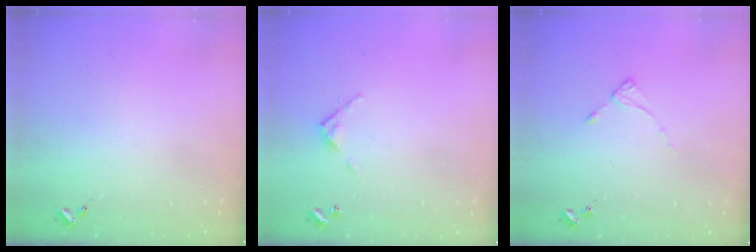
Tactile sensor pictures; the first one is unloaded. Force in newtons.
{"total": 3.9, "press": 3.9, "slide": 0.3}
{"total": 2.2, "press": 2.2, "slide": 0.4}